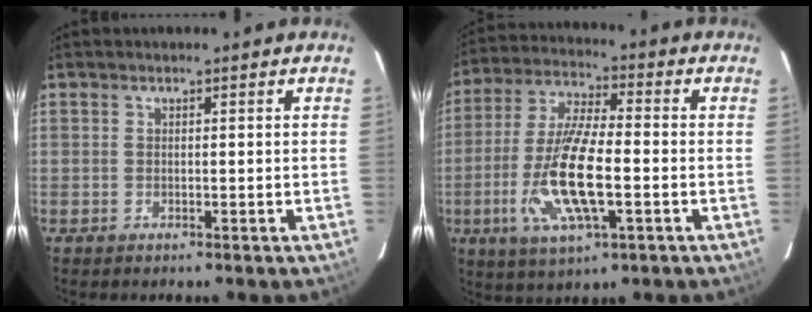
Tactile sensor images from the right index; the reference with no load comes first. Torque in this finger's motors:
{"motor_torque": [0.99, -0.64, 0.91, 0.21]}